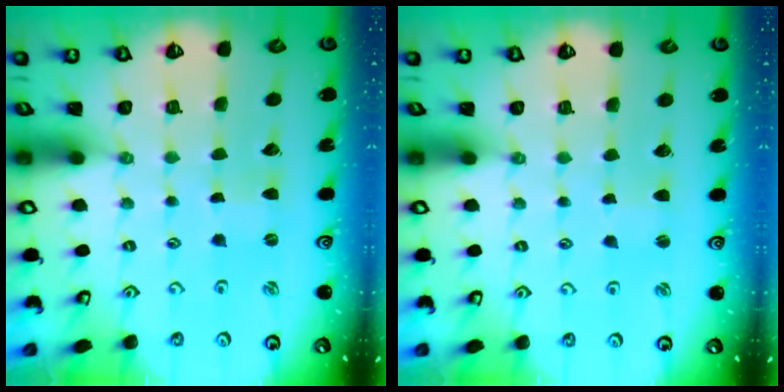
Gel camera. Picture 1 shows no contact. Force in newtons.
{"total": 0.9, "press": 0.8, "slide": 0.1}